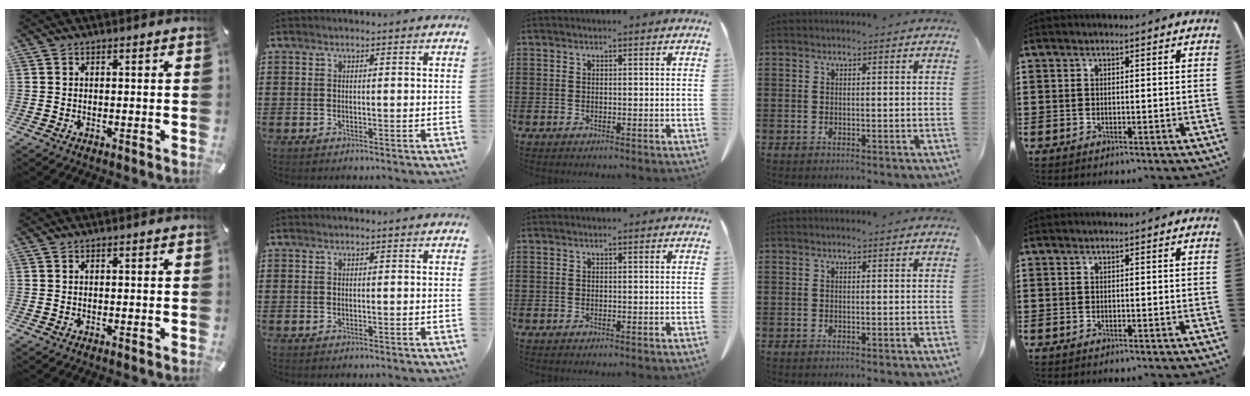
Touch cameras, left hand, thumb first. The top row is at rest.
{}